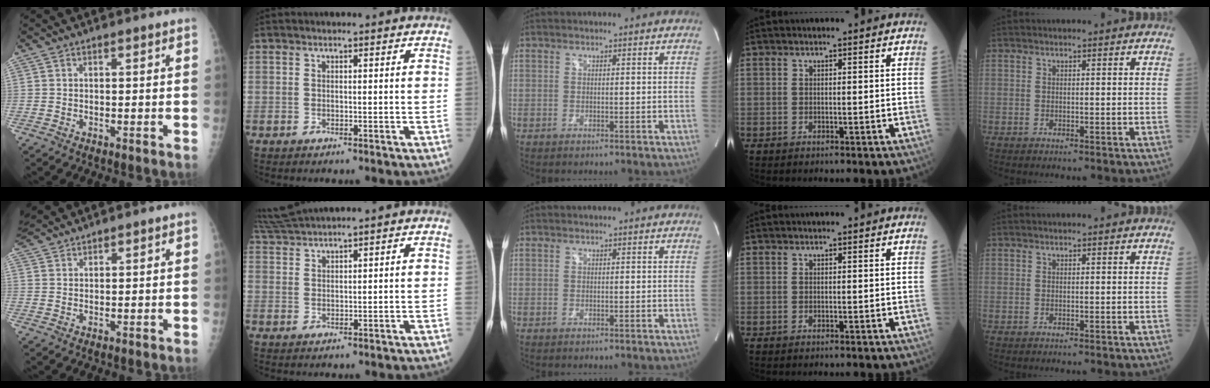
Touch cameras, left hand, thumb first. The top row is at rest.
{"thumb": {"total": 4.9, "force": [4.7, 0.6, 1.2], "torque": [-0.031, 0.013, 0.099]}, "index": {"total": 4.8, "force": [4.5, -1.1, 1.5], "torque": [-0.044, 0.017, 0.095]}}